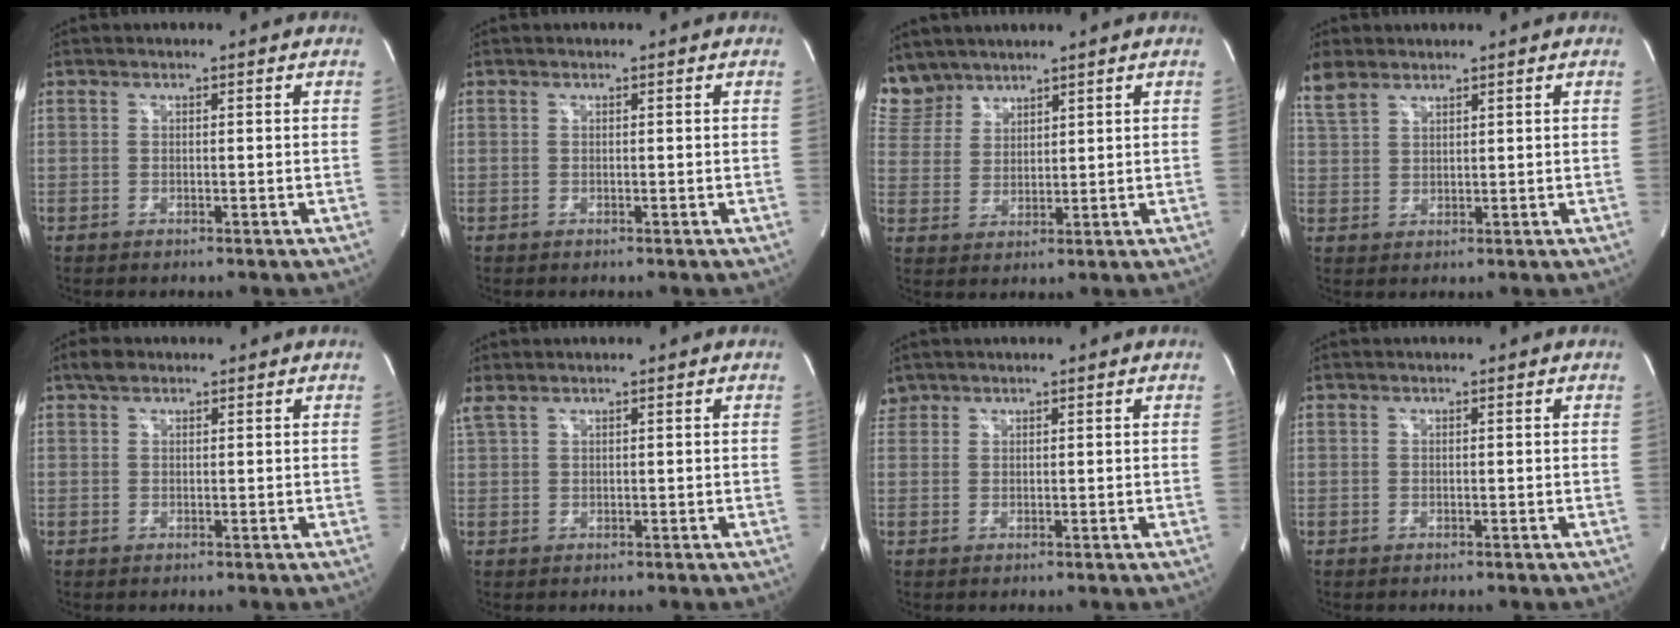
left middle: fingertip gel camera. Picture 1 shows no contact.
{"total": 0.0}
{"total": 6.7, "force": [6.1, 2.8, 0.0], "torque": [-0.006, 0.009, 0.135]}
{"total": 4.8, "force": [3.9, 2.0, 1.9], "torque": [-0.055, 0.017, 0.091]}
{"total": 1.8, "force": [1.3, 1.0, 0.7], "torque": [-0.017, 0.012, 0.021]}
{"total": 1.9, "force": [1.6, 0.4, 0.9], "torque": [-0.039, 0.022, 0.045]}
{"total": 1.9, "force": [1.6, 1.1, -0.2], "torque": [0.004, 0.013, 0.030]}
{"total": 0.0}